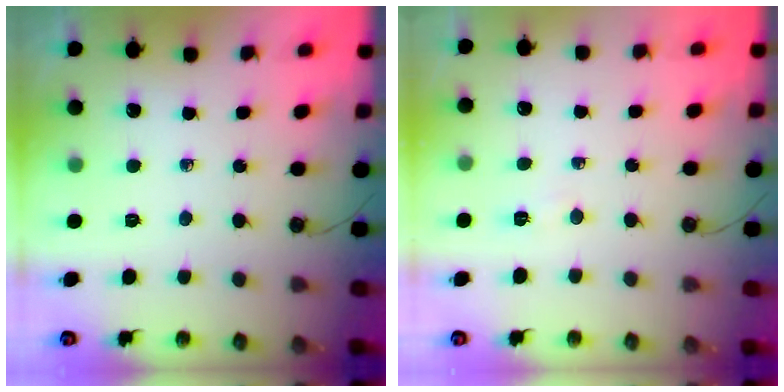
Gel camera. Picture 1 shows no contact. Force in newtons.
{"total": 2.4, "press": 2.3, "slide": 0.7}